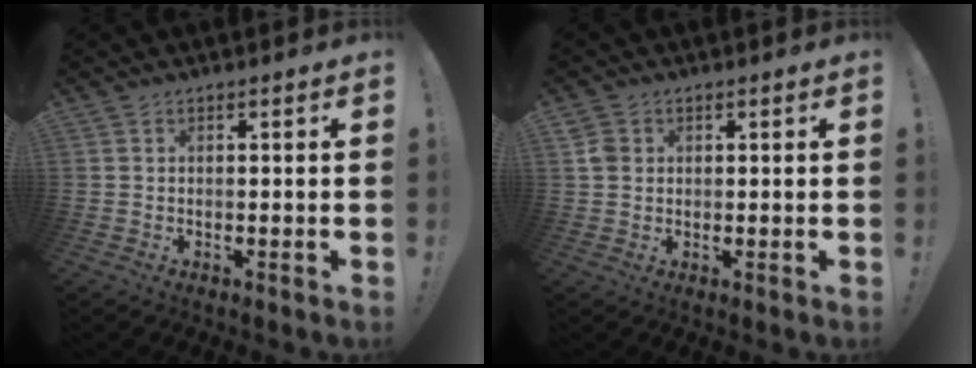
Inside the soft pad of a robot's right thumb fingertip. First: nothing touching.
{"total": 3.0, "force": [1.0, 2.5, 1.3], "torque": [-0.014, 0.002, 0.018]}